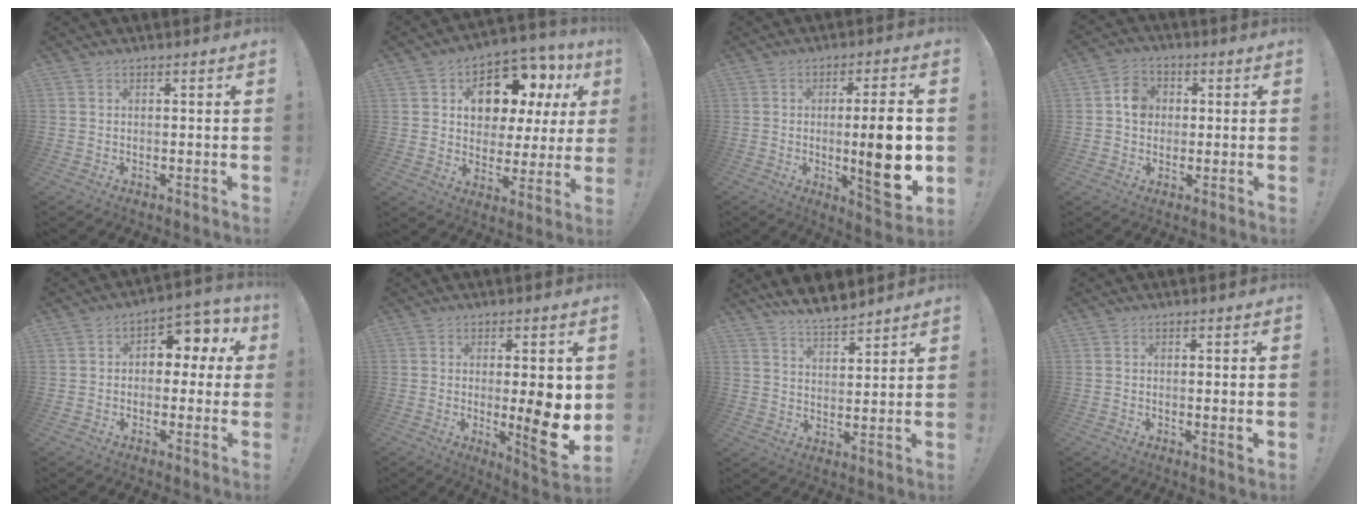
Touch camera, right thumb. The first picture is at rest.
{"total": 12.5, "force": [6.9, 7.7, 7.0], "torque": [-0.102, -0.053, 0.124]}
{"total": 15.4, "force": [-1.3, 3.0, 15.0], "torque": [-0.202, -0.008, -0.017]}
{"total": 7.1, "force": [0.6, 6.3, 3.2], "torque": [-0.036, 0.012, 0.011]}
{"total": 6.7, "force": [1.2, 5.2, 4.1], "torque": [-0.035, -0.011, 0.022]}
{"total": 12.4, "force": [-0.5, 2.7, 12.1], "torque": [-0.138, -0.018, -0.008]}
{"total": 8.1, "force": [7.3, 2.1, 2.9], "torque": [-0.062, -0.047, 0.137]}
{"total": 1.9, "force": [0.3, 0.2, 1.8], "torque": [-0.021, -0.005, 0.003]}